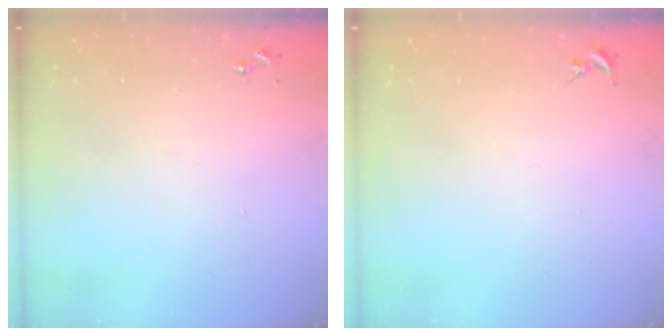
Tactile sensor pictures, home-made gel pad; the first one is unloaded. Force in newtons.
{"total": 0.0}